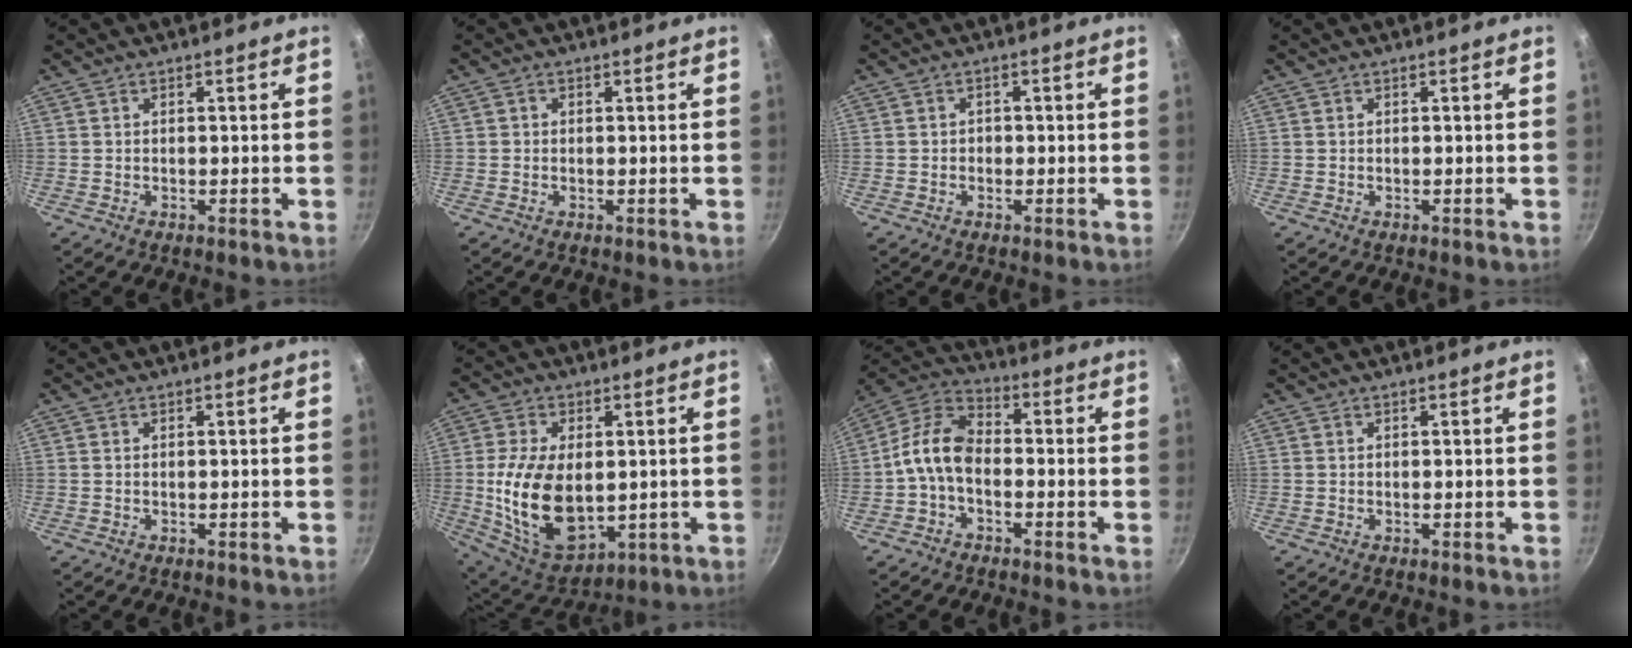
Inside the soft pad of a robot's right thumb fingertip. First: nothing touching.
{"total": 0.7, "force": [0.0, 0.7, 0.3], "torque": [-0.004, 0.004, 0.000]}
{"total": 1.0, "force": [-0.3, 0.9, 0.3], "torque": [-0.001, 0.003, -0.004]}
{"total": 0.0}
{"total": 0.0}
{"total": 17.3, "force": [-0.3, 10.4, 13.9], "torque": [-0.240, -0.015, 0.013]}
{"total": 9.4, "force": [-2.1, 5.8, 7.1], "torque": [-0.133, 0.043, -0.060]}
{"total": 0.0}